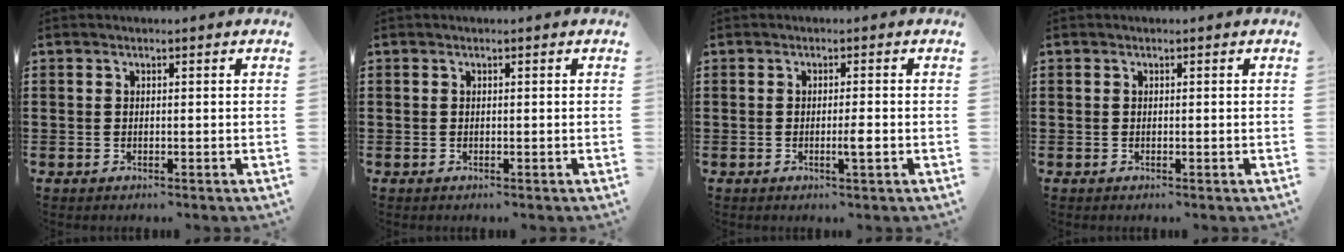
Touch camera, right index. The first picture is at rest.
{"total": 0.0}
{"total": 2.4, "force": [-0.7, 0.2, 2.3], "torque": [-0.045, -0.006, -0.015]}
{"total": 0.0}